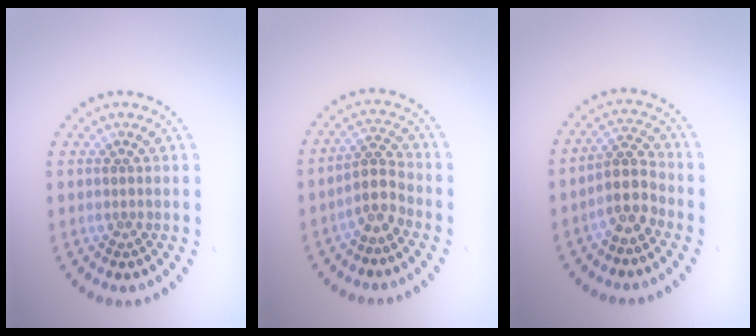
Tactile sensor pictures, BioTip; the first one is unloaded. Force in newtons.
{"total": 2.5, "press": 1.8, "slide": 1.7}
{"total": 2.9, "press": 2.3, "slide": 1.7}